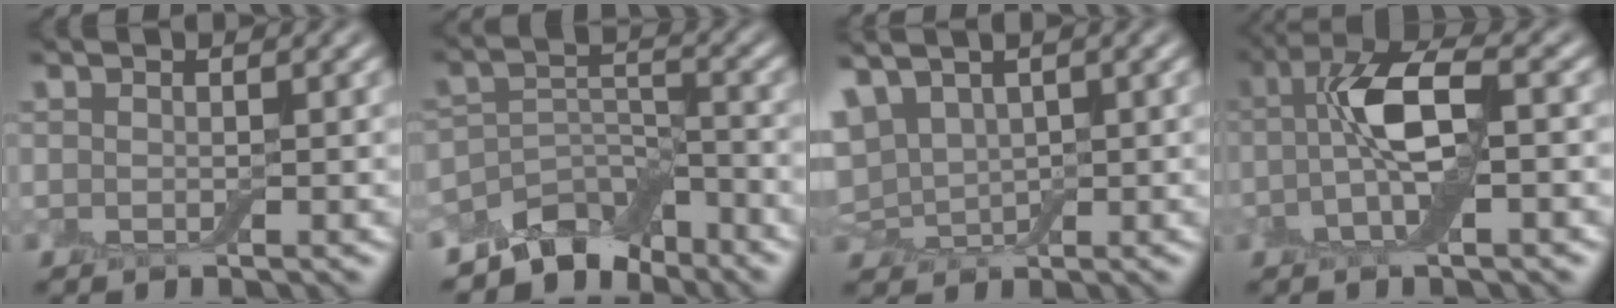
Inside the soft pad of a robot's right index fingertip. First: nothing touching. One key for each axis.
{"total": 5.7, "fx": -5.2, "fy": 2.2, "fz": 0.6, "tx": 0.009, "ty": -0.004, "tz": -0.097}
{"total": 4.3, "fx": 1.4, "fy": 2.9, "fz": 2.8, "tx": -0.069, "ty": 0.003, "tz": 0.030}
{"total": 6.1, "fx": -0.4, "fy": 2.4, "fz": 5.6, "tx": -0.115, "ty": 0.011, "tz": -0.015}